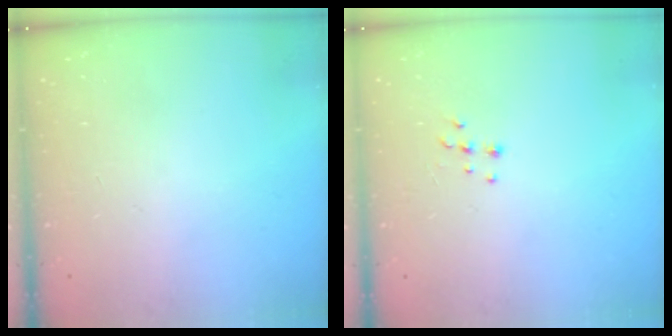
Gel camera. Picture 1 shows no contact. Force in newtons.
{"total": 6.7, "press": 6.7, "slide": 0.6}